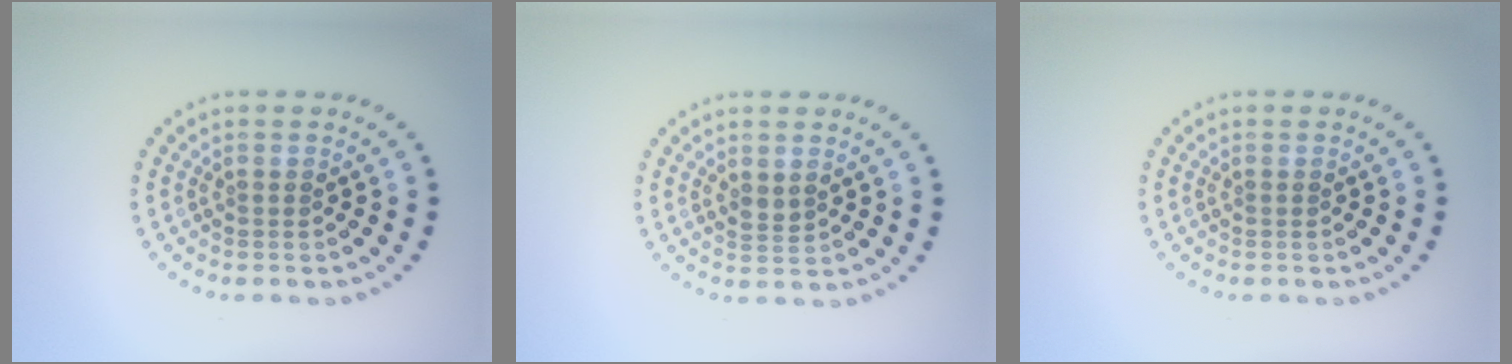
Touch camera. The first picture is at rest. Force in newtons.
{"total": 1.2, "press": 1.2, "slide": 0.3}
{"total": 0.0}